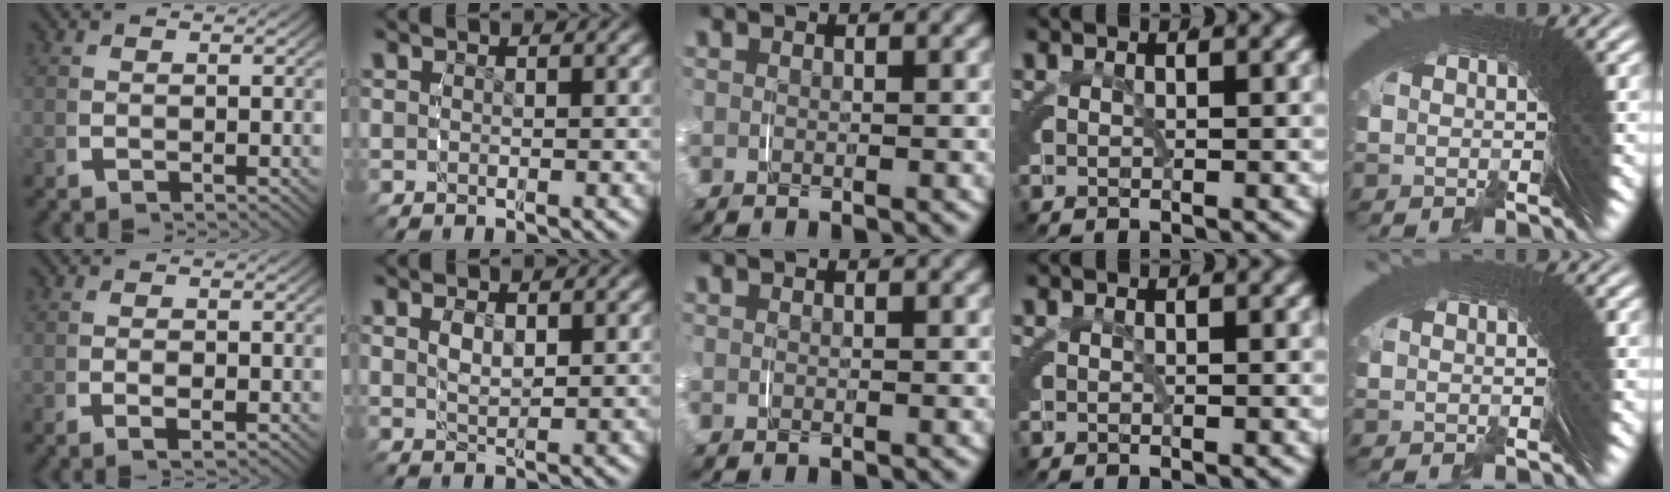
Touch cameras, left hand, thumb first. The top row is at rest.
{"thumb": {"total": 1.3, "force": [-0.4, 0.5, 1.1], "torque": [-0.026, -0.005, -0.006]}, "index": {"total": 1.6, "force": [0.6, 0.3, 1.4], "torque": [-0.025, -0.011, 0.022]}, "little": {"total": 0.7, "force": [0.2, -0.2, -0.7], "torque": [0.013, 0.004, 0.001]}}